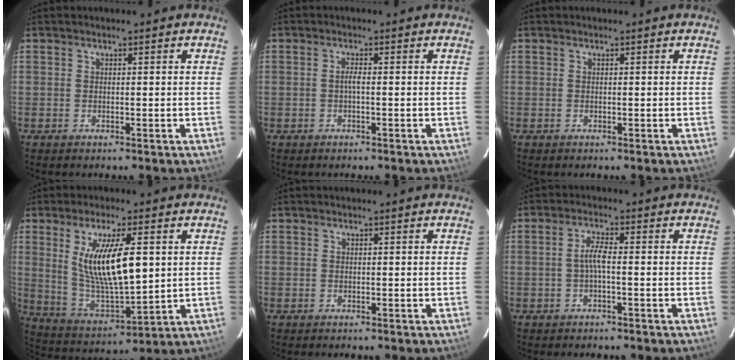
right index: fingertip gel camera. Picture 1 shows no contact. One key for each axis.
{"total": 1.0, "fx": -0.3, "fy": -0.1, "fz": 1.0, "tx": -0.018, "ty": 0.003, "tz": -0.007}
{"total": 0.0}
{"total": 15.0, "fx": 3.5, "fy": 4.5, "fz": 13.9, "tx": -0.256, "ty": -0.013, "tz": 0.082}
{"total": 0.0}
{"total": 2.6, "fx": -0.7, "fy": 0.1, "fz": 2.5, "tx": -0.051, "ty": 0.004, "tz": -0.012}